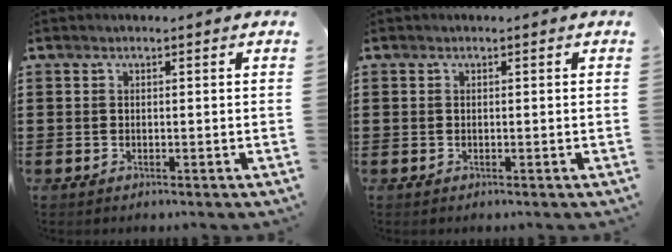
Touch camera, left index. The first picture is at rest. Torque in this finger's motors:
{"motor_torque": [0.02, 0.02, -0.04, -0.01]}